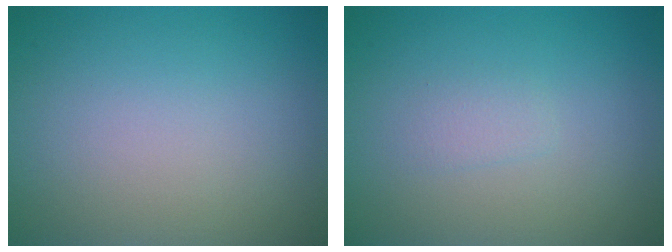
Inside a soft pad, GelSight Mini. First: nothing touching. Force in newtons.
{"total": 0.9, "press": 0.9, "slide": 0.0}